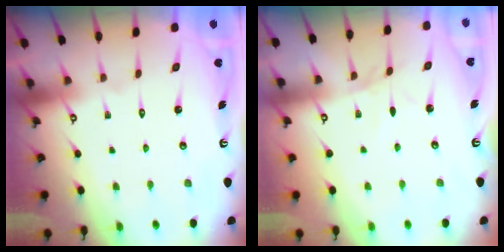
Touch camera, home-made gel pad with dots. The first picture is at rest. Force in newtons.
{"total": 2.9, "press": 2.8, "slide": 0.4}